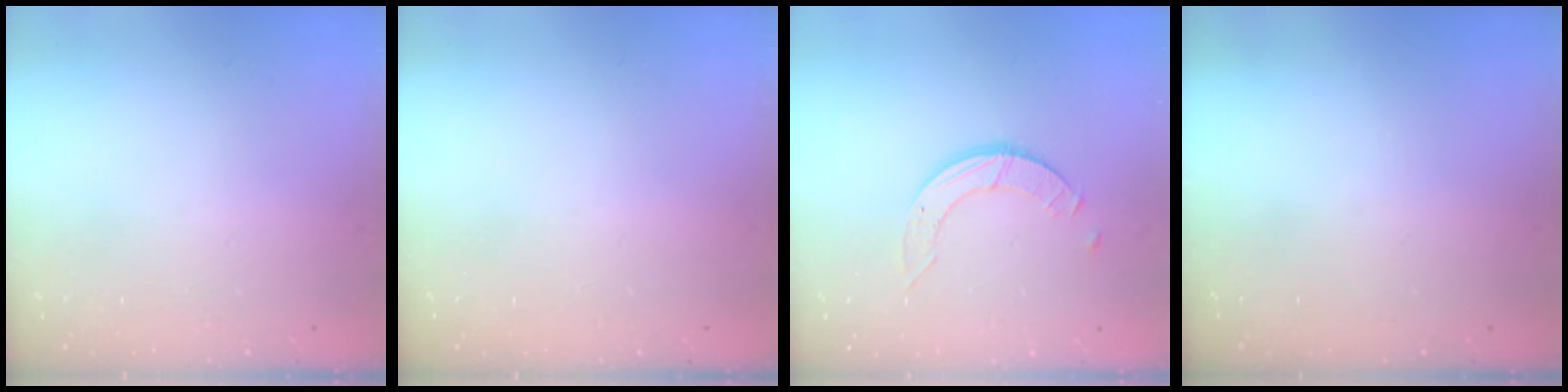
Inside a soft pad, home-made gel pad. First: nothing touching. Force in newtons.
{"total": 0.0}
{"total": 4.0, "press": 4.0, "slide": 0.2}
{"total": 0.0}